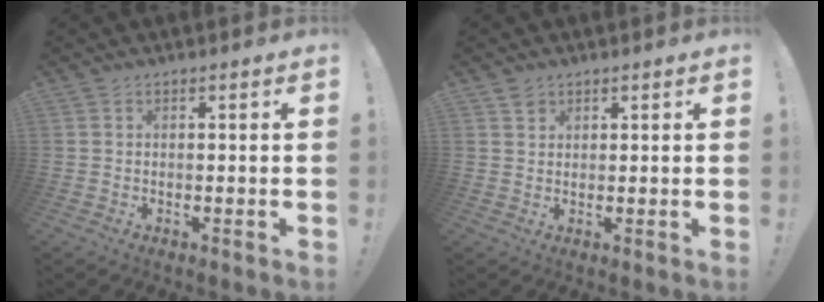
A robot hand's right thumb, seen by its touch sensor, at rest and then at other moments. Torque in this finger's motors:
{"motor_torque": [-0.16, 0.19, -0.03, 0.00, 0.00]}